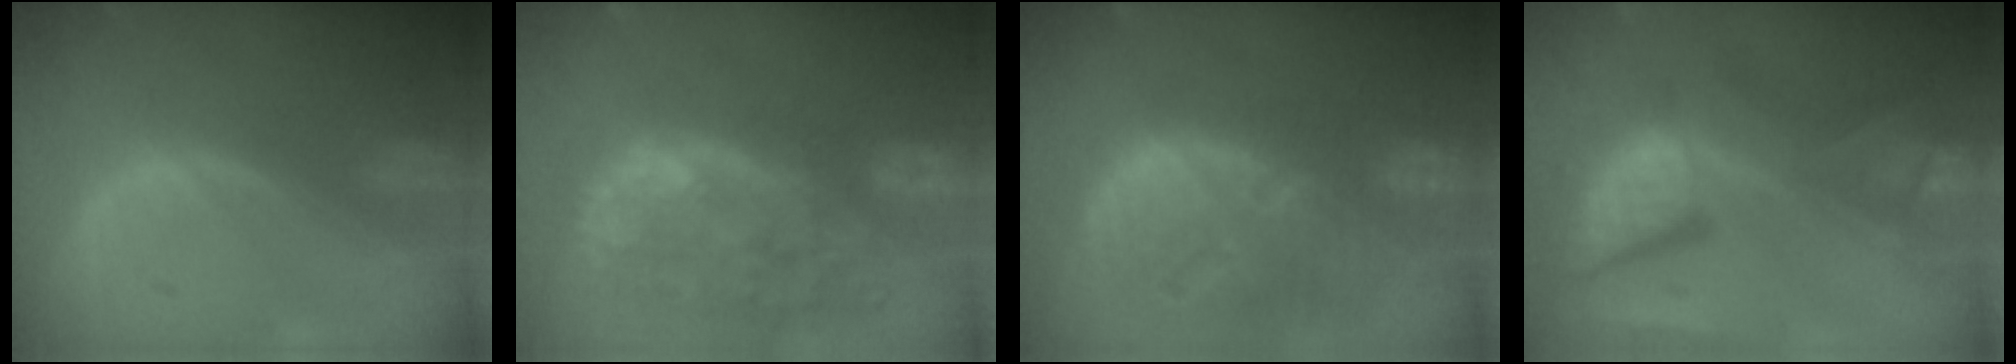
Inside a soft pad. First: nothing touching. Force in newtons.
{"total": 14.4, "press": 11.7, "slide": 8.4}
{"total": 13.3, "press": 11.5, "slide": 6.7}
{"total": 12.9, "press": 10.6, "slide": 7.3}